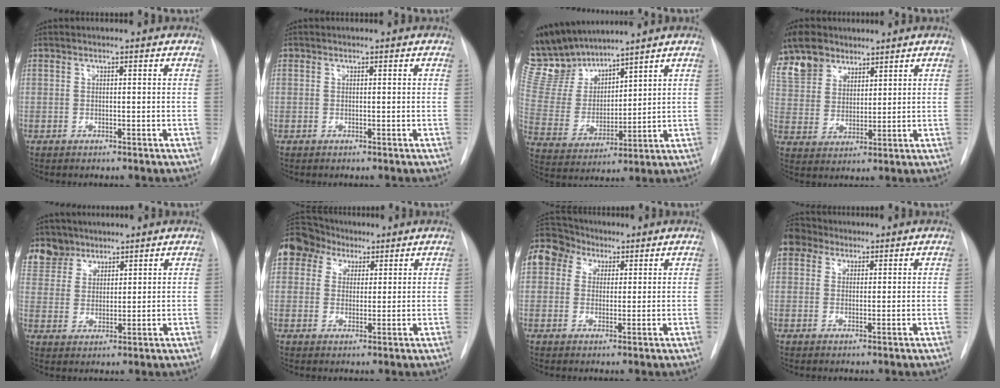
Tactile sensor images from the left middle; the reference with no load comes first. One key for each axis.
{"total": 0.0}
{"total": 13.1, "fx": 11.9, "fy": 3.5, "fz": 4.1, "tx": -0.098, "ty": 0.009, "tz": 0.246}
{"total": 12.3, "fx": 9.0, "fy": 7.6, "fz": 3.7, "tx": -0.096, "ty": 0.027, "tz": 0.181}
{"total": 9.7, "fx": 7.6, "fy": 5.8, "fz": 1.5, "tx": -0.039, "ty": 0.019, "tz": 0.156}
{"total": 14.5, "fx": 8.3, "fy": 10.9, "fz": 4.7, "tx": -0.143, "ty": 0.070, "tz": 0.161}
{"total": 16.4, "fx": 7.8, "fy": 13.0, "fz": 6.3, "tx": -0.199, "ty": 0.087, "tz": 0.153}
{"total": 3.9, "fx": 2.9, "fy": 2.6, "fz": 0.3, "tx": -0.007, "ty": 0.018, "tz": 0.051}